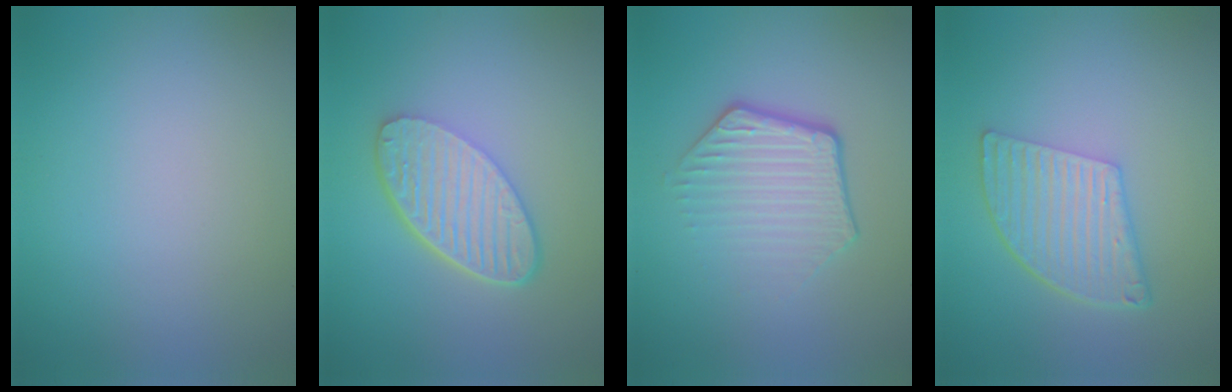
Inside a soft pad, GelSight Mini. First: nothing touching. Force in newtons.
{"total": 5.9, "press": 4.3, "slide": 4.1}
{"total": 4.1, "press": 3.0, "slide": 2.9}
{"total": 5.5, "press": 3.8, "slide": 4.0}